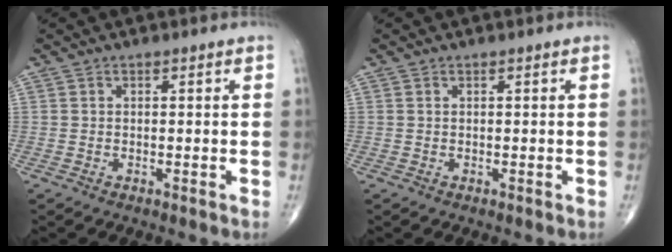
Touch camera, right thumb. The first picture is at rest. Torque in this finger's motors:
{"motor_torque": [-0.28, 0.28, -0.05, -0.11, -0.02]}